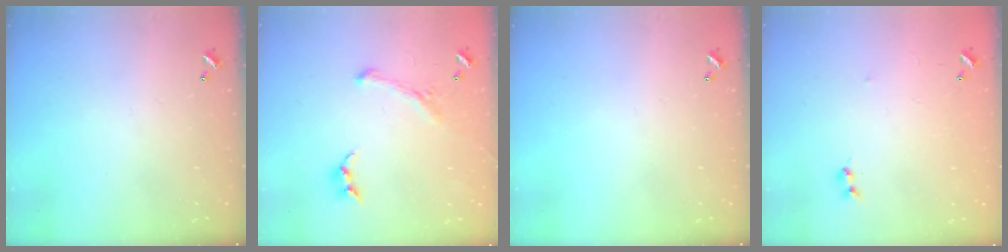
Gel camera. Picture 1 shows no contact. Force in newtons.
{"total": 1.1, "press": 0.6, "slide": 1.0}
{"total": 0.0}
{"total": 7.2, "press": 7.1, "slide": 0.7}